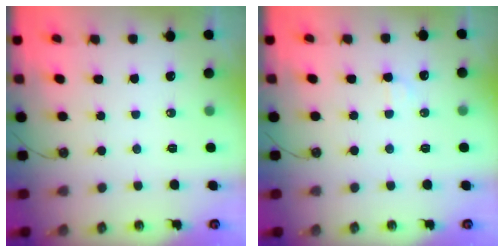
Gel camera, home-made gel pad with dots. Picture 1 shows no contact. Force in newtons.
{"total": 3.3, "press": 3.1, "slide": 1.0}